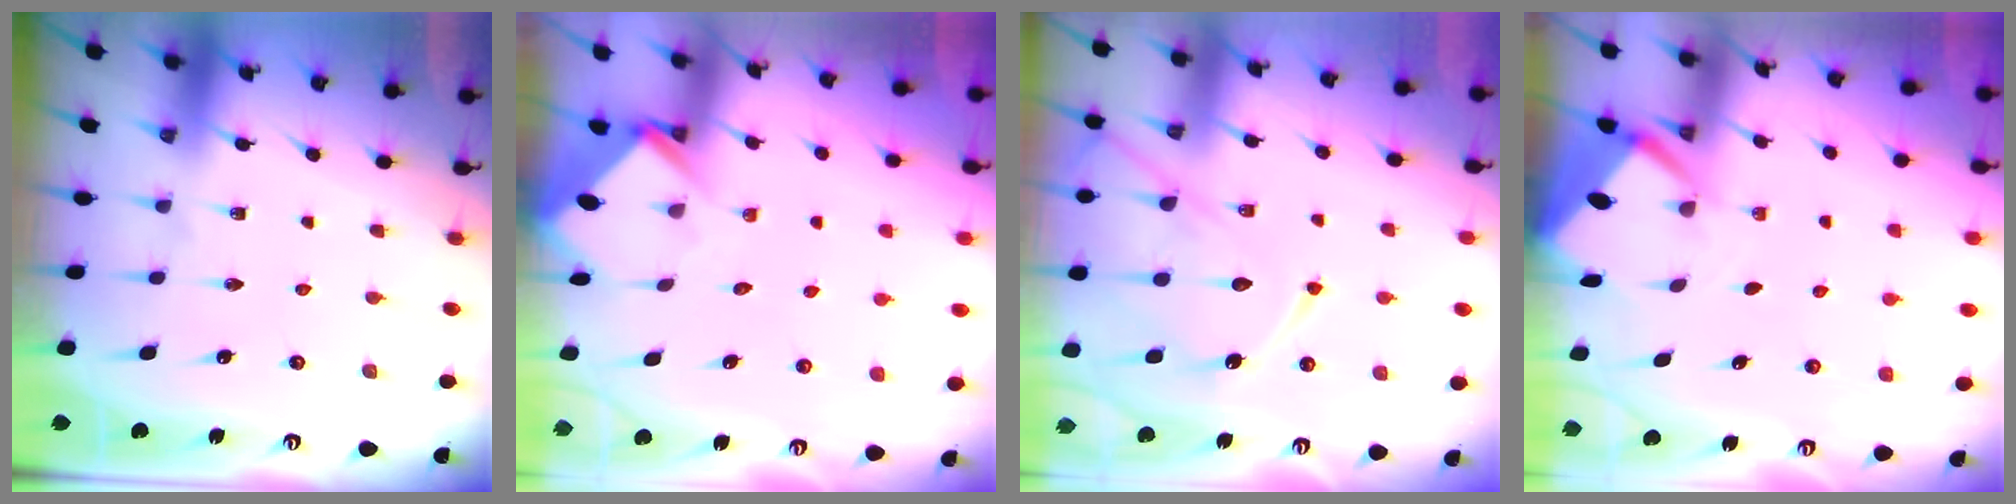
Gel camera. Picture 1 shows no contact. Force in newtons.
{"total": 4.0, "press": 4.0, "slide": 0.2}
{"total": 13.7, "press": 13.7, "slide": 1.2}
{"total": 2.8, "press": 2.7, "slide": 0.3}